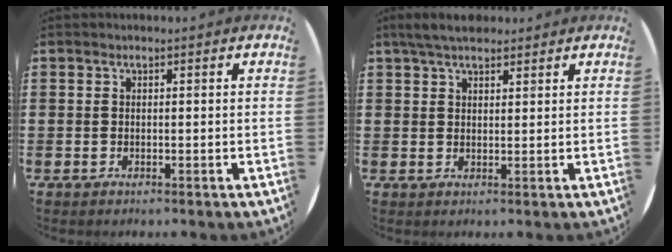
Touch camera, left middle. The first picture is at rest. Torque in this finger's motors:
{"motor_torque": [0.91, -0.88, 0.08, 0.10]}